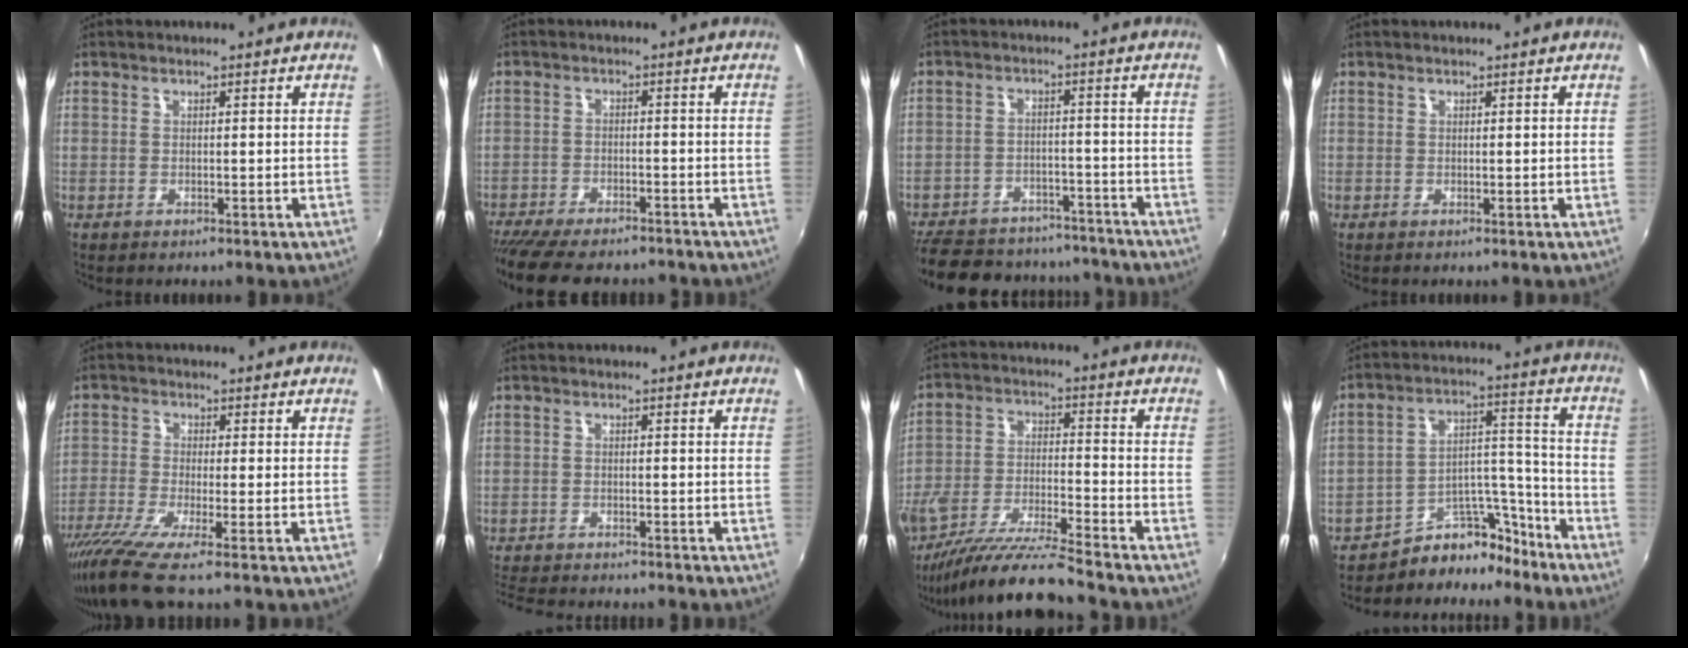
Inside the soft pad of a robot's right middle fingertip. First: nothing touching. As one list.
[{"total": 14.8, "force": [-12.6, 3.9, 6.7], "torque": [-0.146, -0.033, -0.190]}, {"total": 21.7, "force": [-17.9, 9.4, 7.9], "torque": [-0.185, 0.031, -0.230]}, {"total": 0.0}, {"total": 7.9, "force": [-6.4, -1.1, 4.5], "torque": [-0.108, -0.032, -0.121]}, {"total": 8.4, "force": [-7.8, 1.6, 2.7], "torque": [-0.078, -0.013, -0.128]}, {"total": 13.0, "force": [-11.2, -0.2, 6.5], "torque": [-0.132, -0.022, -0.207]}, {"total": 10.4, "force": [-9.1, 4.7, 1.9], "torque": [-0.016, 0.069, -0.142]}]